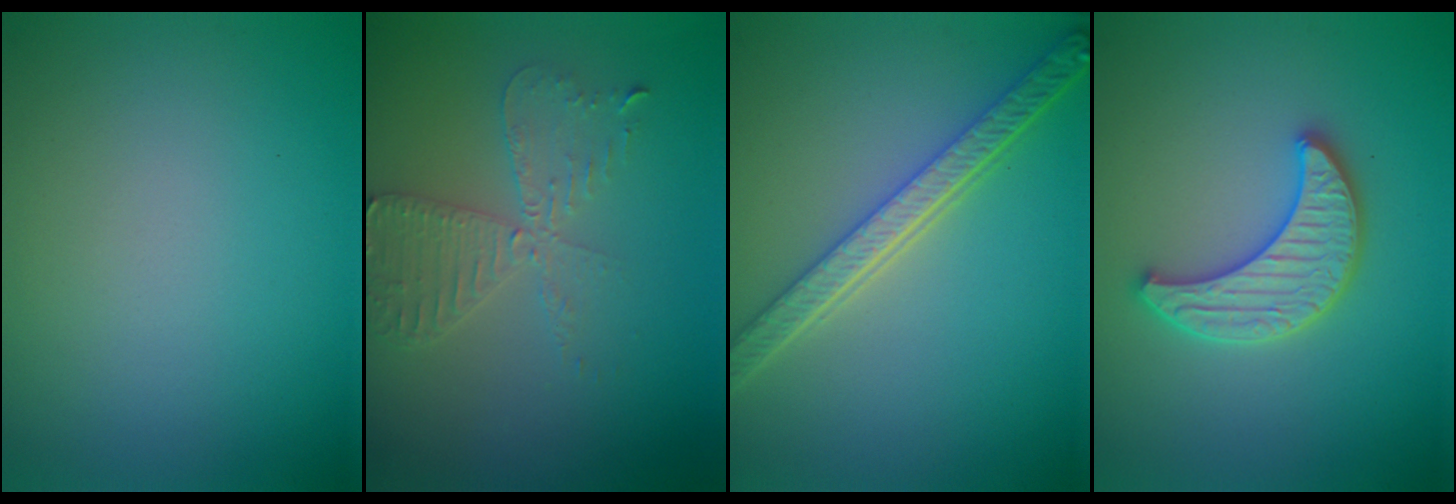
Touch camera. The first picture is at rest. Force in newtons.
{"total": 3.6, "press": 3.1, "slide": 1.9}
{"total": 5.3, "press": 4.0, "slide": 3.4}
{"total": 3.8, "press": 3.6, "slide": 1.0}